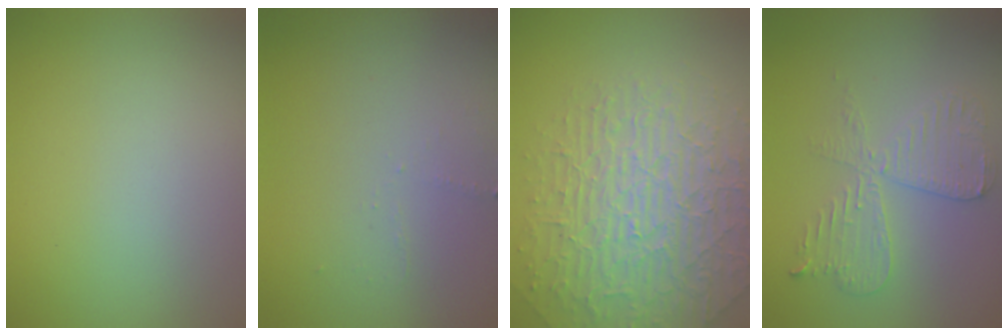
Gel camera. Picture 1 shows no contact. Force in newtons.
{"total": 0.9, "press": 0.8, "slide": 0.3}
{"total": 6.4, "press": 5.4, "slide": 3.4}
{"total": 4.2, "press": 3.6, "slide": 2.2}